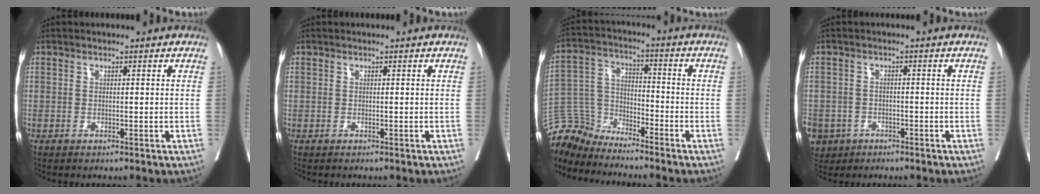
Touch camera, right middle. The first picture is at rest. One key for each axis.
{"total": 0.0}
{"total": 7.4, "fx": -7.1, "fy": 0.4, "fz": -1.7, "tx": 0.021, "ty": 0.024, "tz": -0.147}
{"total": 8.2, "fx": -4.2, "fy": 6.8, "fz": 1.9, "tx": -0.064, "ty": 0.003, "tz": -0.067}